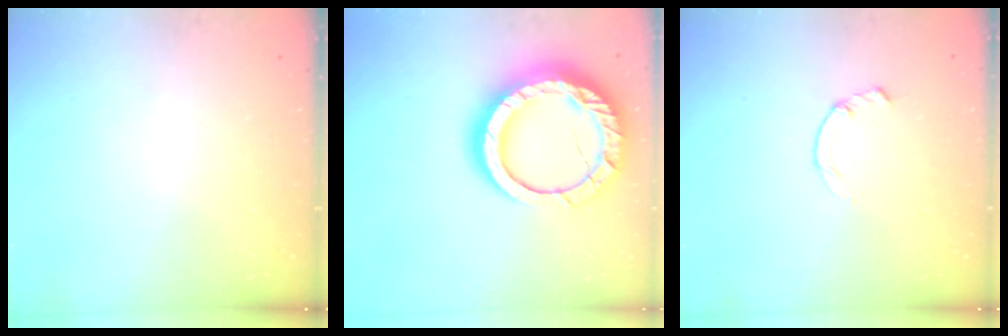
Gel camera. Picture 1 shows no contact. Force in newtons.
{"total": 22.6, "press": 22.5, "slide": 2.2}
{"total": 0.5, "press": 0.4, "slide": 0.3}